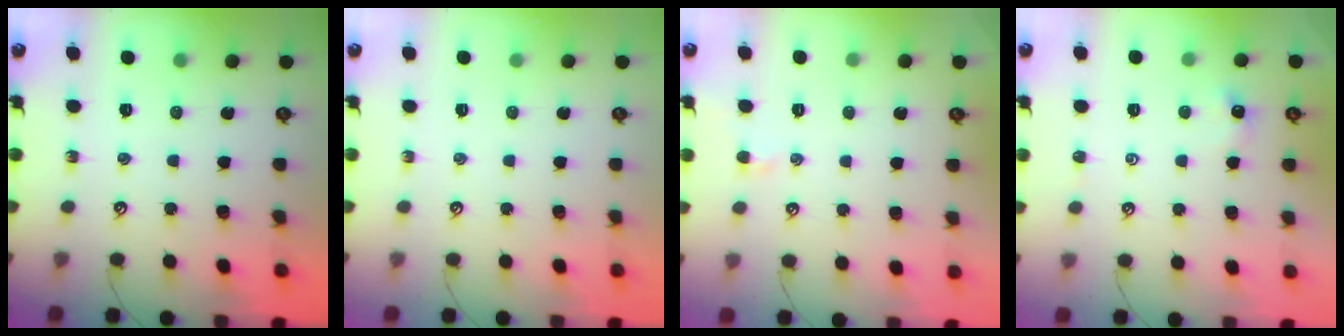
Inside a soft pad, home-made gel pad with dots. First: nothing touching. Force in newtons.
{"total": 0.0}
{"total": 0.0}
{"total": 0.6, "press": 0.5, "slide": 0.4}